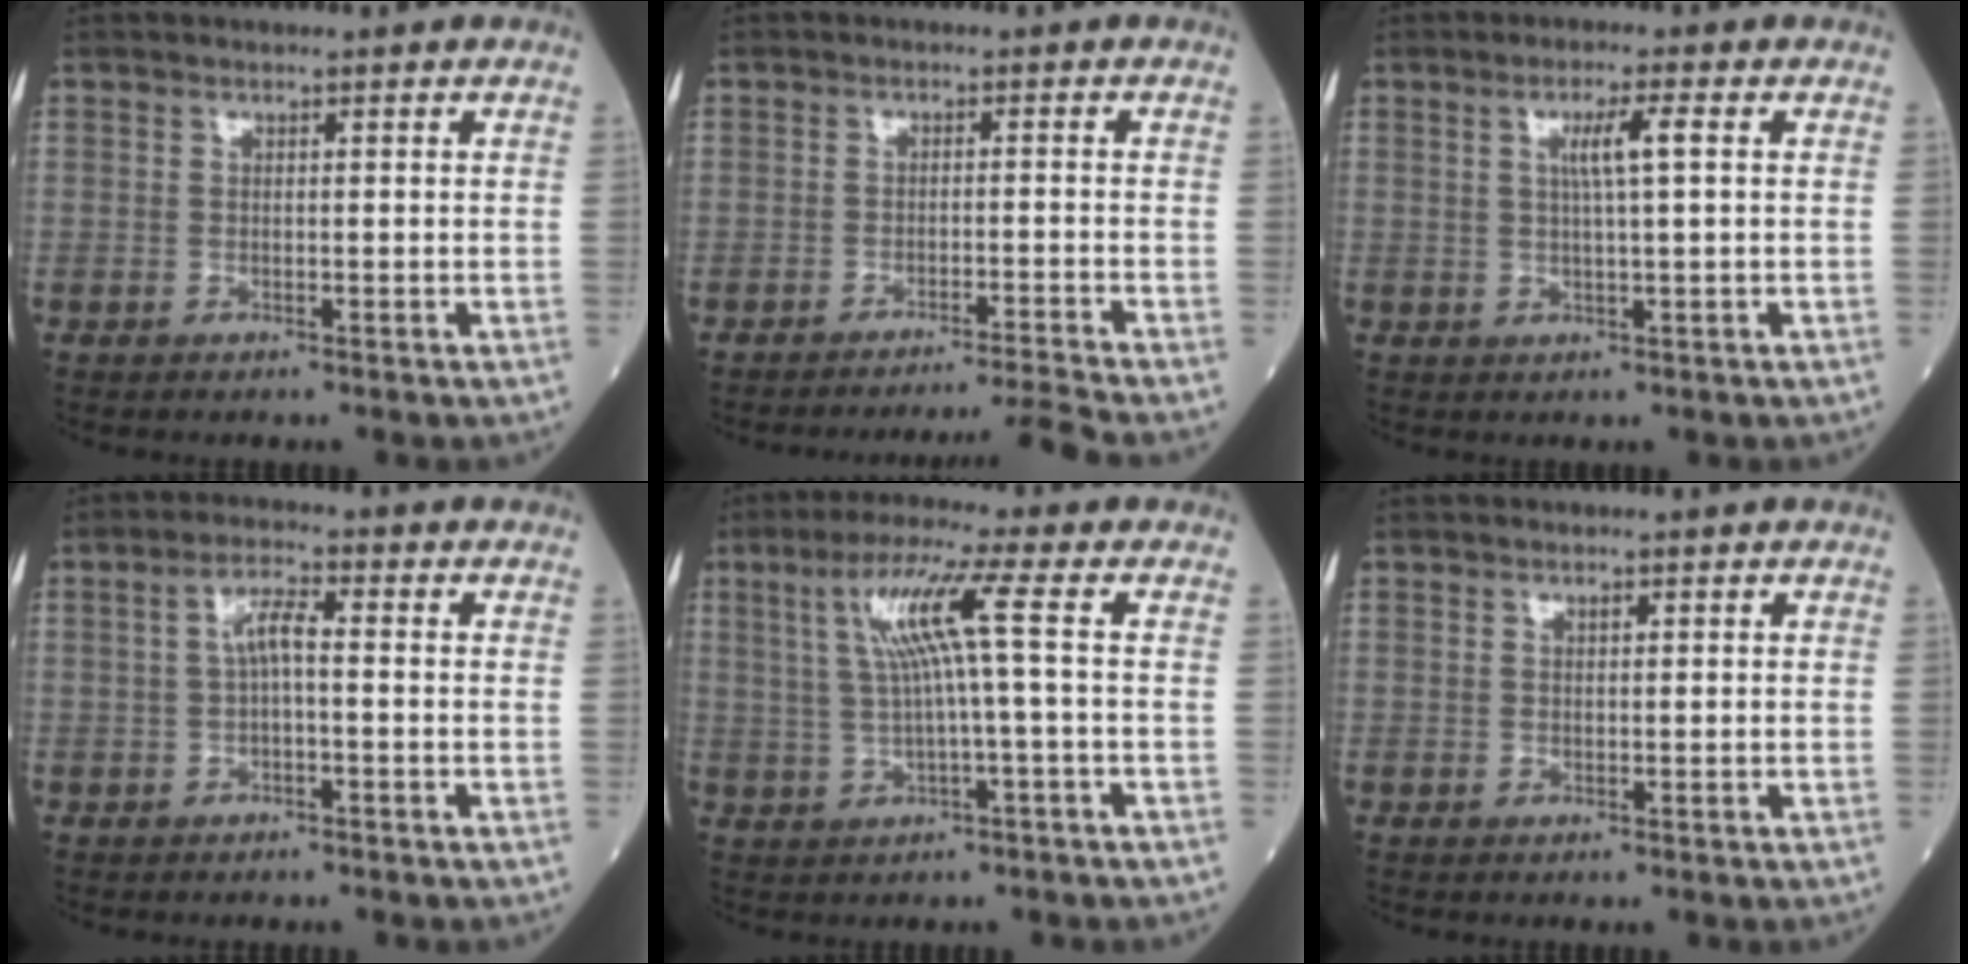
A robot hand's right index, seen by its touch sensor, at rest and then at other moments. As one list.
[{"total": 7.2, "force": [-6.1, -3.8, 0.6], "torque": [-0.006, -0.007, -0.091]}, {"total": 4.0, "force": [1.0, -0.2, 3.8], "torque": [-0.071, 0.002, 0.017]}, {"total": 3.6, "force": [0.0, 0.9, 3.5], "torque": [-0.066, 0.015, -0.002]}, {"total": 7.7, "force": [1.4, -1.0, 7.5], "torque": [-0.145, 0.018, 0.034]}, {"total": 0.5, "force": [0.3, 0.2, 0.4], "torque": [-0.007, -0.001, 0.005]}]